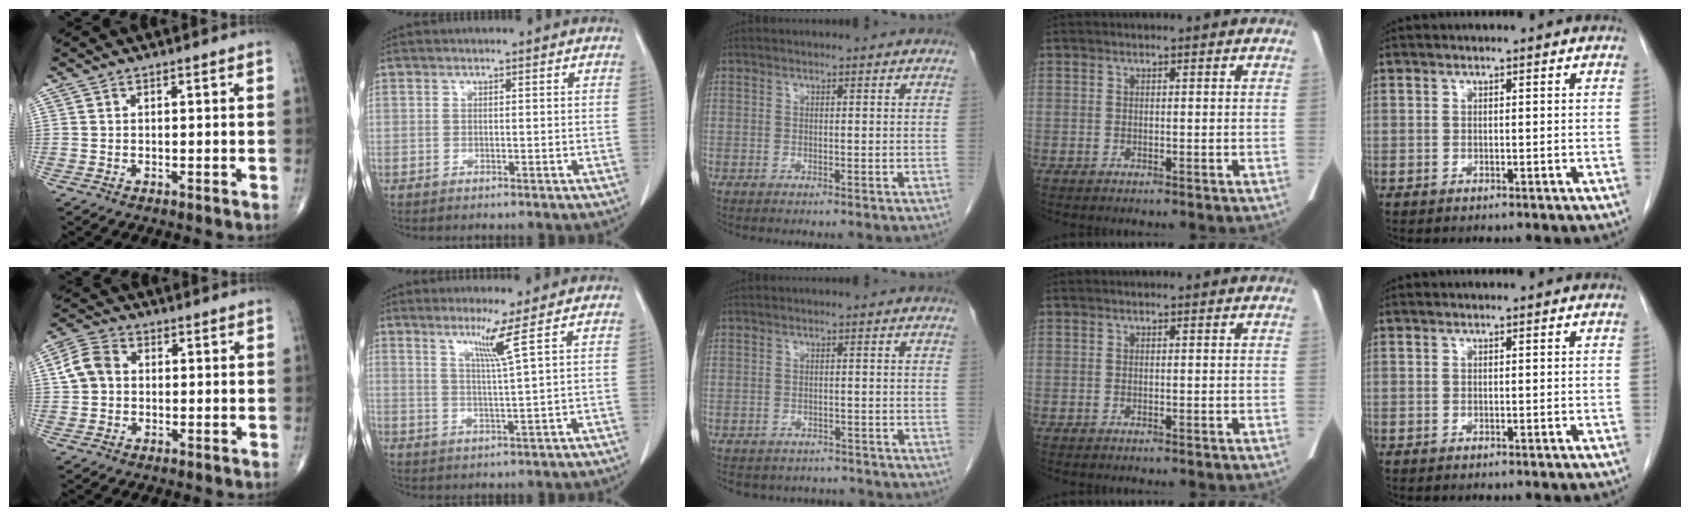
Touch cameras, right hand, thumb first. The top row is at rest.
{"thumb": {"total": 6.0, "force": [0.5, 4.9, 3.5], "torque": [-0.065, 0.015, 0.002]}, "index": {"total": 4.5, "force": [2.3, -2.1, 3.1], "torque": [-0.060, -0.014, 0.049]}, "middle": {"total": 8.4, "force": [-7.7, 3.1, 1.0], "torque": [-0.019, 0.012, -0.089]}}